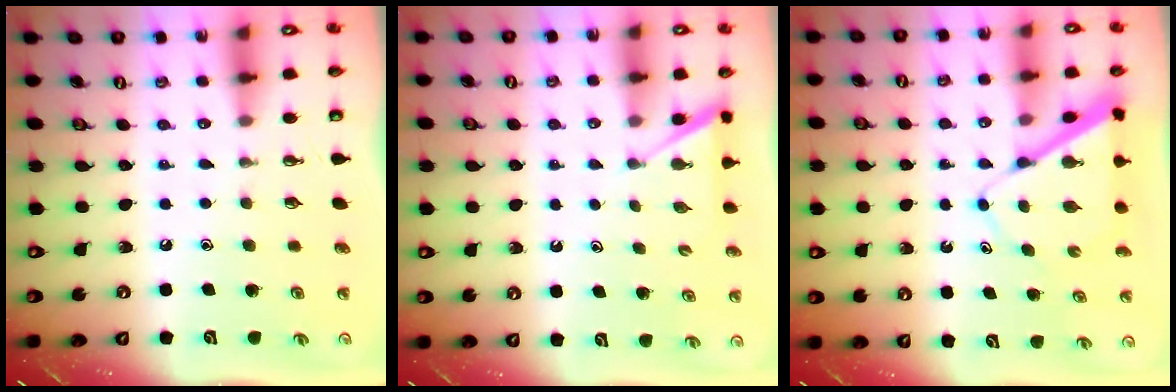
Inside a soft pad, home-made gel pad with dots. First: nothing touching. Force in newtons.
{"total": 4.1, "press": 4.1, "slide": 0.2}
{"total": 6.9, "press": 6.9, "slide": 0.5}